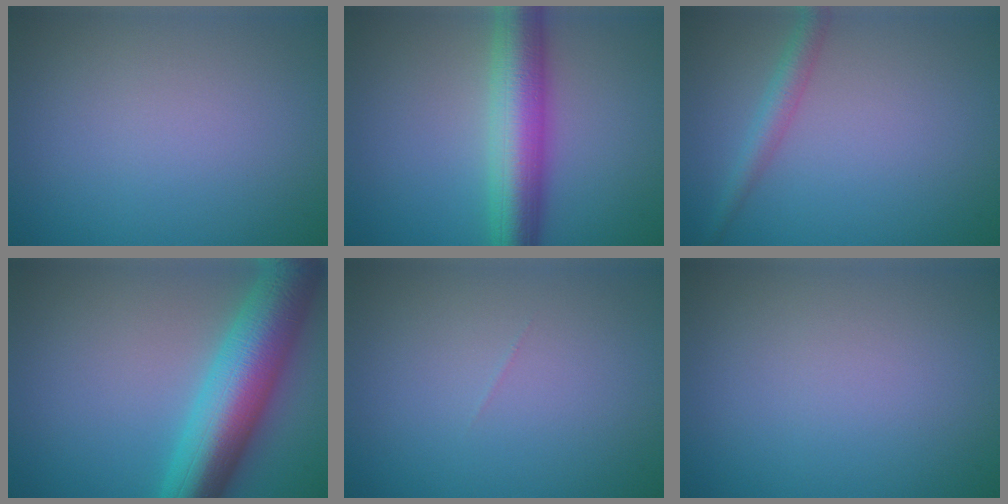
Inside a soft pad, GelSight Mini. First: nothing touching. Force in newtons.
{"total": 7.1, "press": 7.1, "slide": 0.3}
{"total": 2.2, "press": 2.2, "slide": 0.1}
{"total": 10.2, "press": 10.2, "slide": 0.0}
{"total": 0.0}
{"total": 0.0}